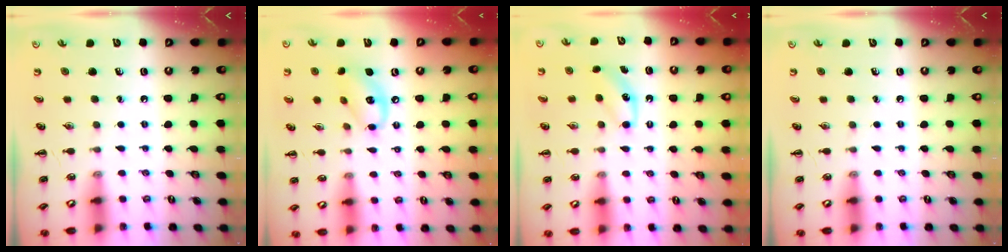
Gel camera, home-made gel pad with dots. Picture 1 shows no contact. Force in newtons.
{"total": 11.6, "press": 11.3, "slide": 2.3}
{"total": 3.9, "press": 3.8, "slide": 1.0}
{"total": 0.0}